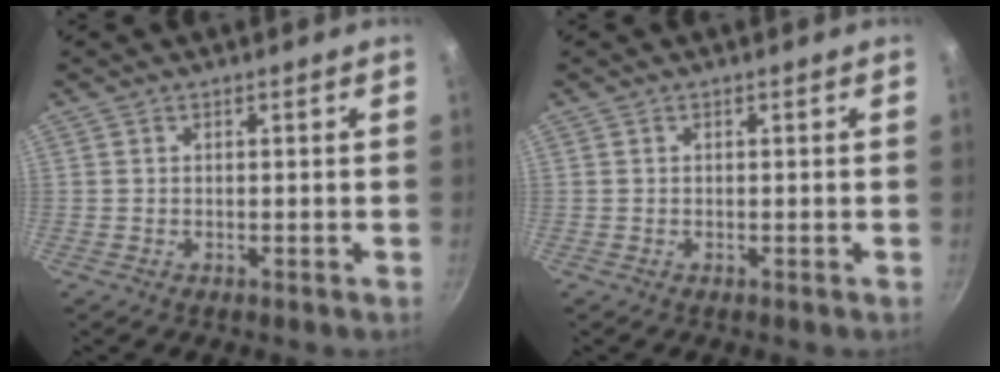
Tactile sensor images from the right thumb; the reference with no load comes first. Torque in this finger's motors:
{"motor_torque": [0.00, 0.00, -0.05, 0.05, 0.03]}